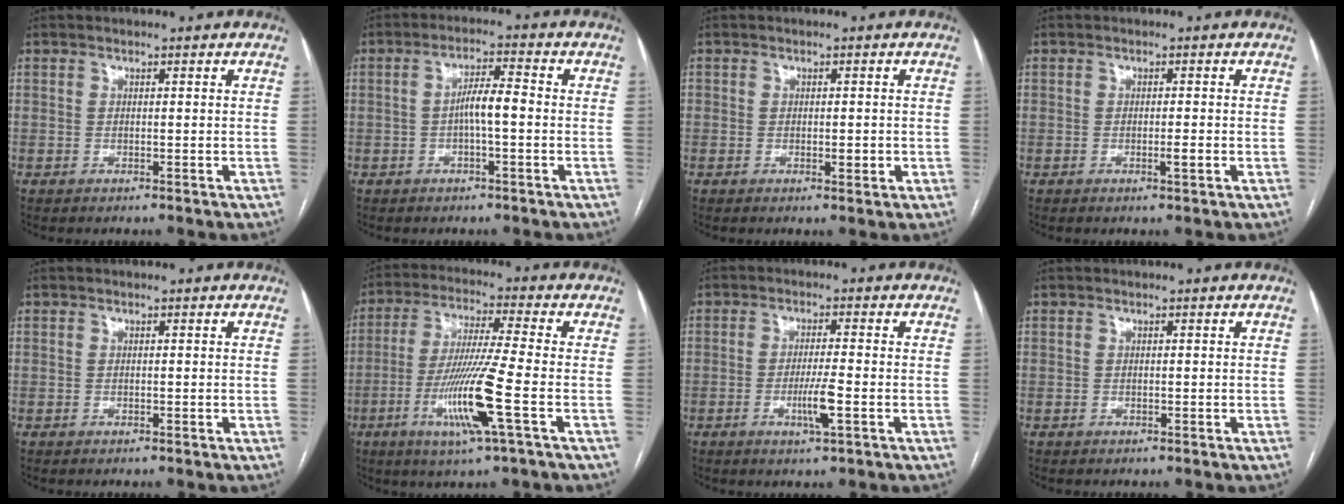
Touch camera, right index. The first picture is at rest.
{"total": 4.7, "force": [-0.7, 0.7, 4.6], "torque": [-0.083, 0.013, -0.010]}
{"total": 1.9, "force": [-0.4, 0.9, 1.7], "torque": [-0.024, 0.001, 0.000]}
{"total": 1.5, "force": [-0.4, 0.2, 1.5], "torque": [-0.026, 0.000, -0.003]}
{"total": 0.0}
{"total": 12.2, "force": [-4.0, -1.0, 11.5], "torque": [-0.230, -0.019, -0.078]}
{"total": 4.3, "force": [-1.4, -0.1, 4.1], "torque": [-0.079, -0.007, -0.023]}
{"total": 0.0}